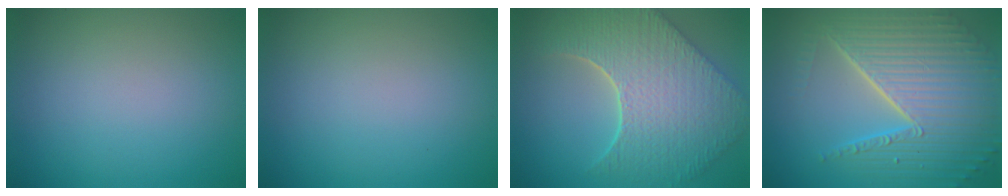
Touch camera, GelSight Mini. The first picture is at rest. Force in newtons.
{"total": 0.0}
{"total": 9.8, "press": 7.0, "slide": 6.9}
{"total": 9.5, "press": 6.0, "slide": 7.4}